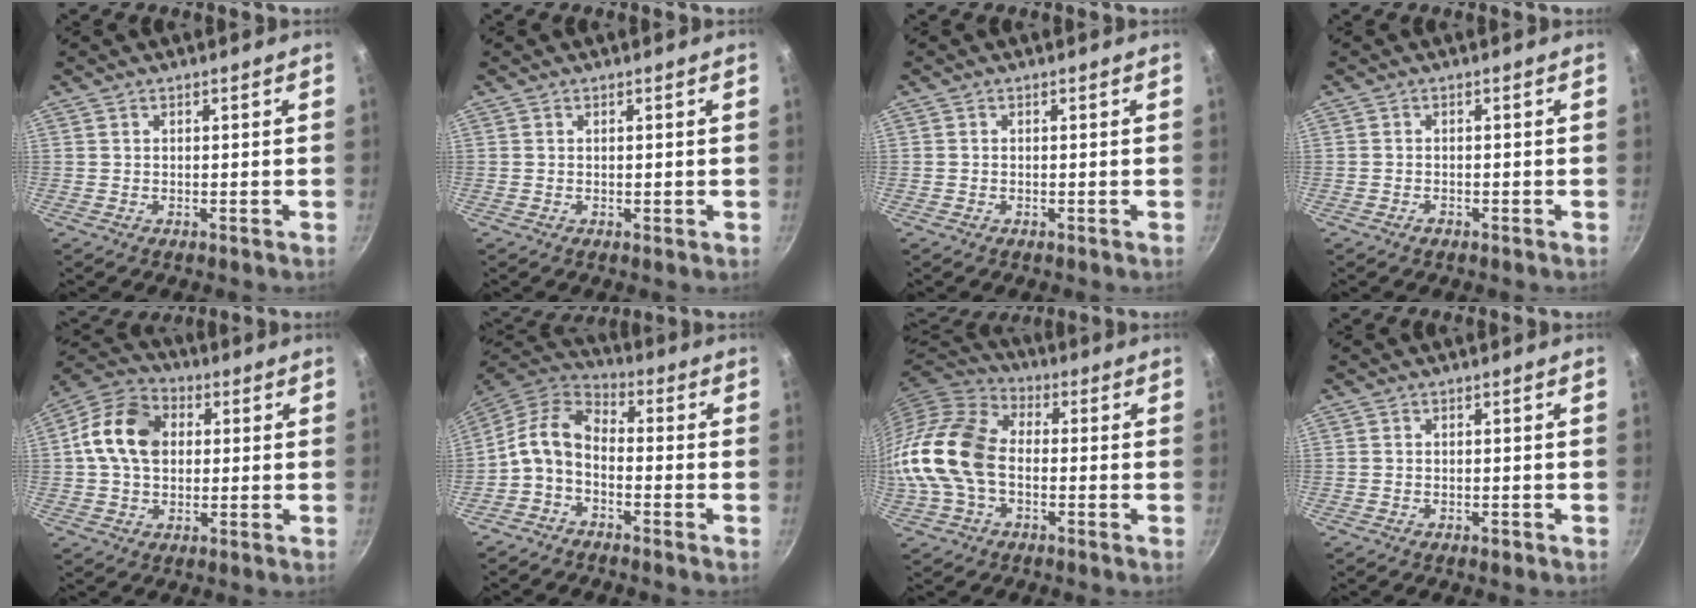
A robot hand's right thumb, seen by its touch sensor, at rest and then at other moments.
{"total": 0.5, "force": [0.0, 0.2, 0.5], "torque": [-0.007, 0.000, 0.000]}
{"total": 0.0}
{"total": 1.1, "force": [-0.8, 0.5, 0.5], "torque": [-0.012, 0.008, -0.016]}
{"total": 13.0, "force": [1.7, 9.6, 8.6], "torque": [-0.131, 0.018, 0.012]}
{"total": 9.2, "force": [-2.5, 5.7, 6.8], "torque": [-0.139, 0.050, -0.062]}
{"total": 15.5, "force": [-2.2, 10.5, 11.2], "torque": [-0.202, 0.032, -0.061]}
{"total": 1.0, "force": [-0.6, 0.5, 0.6], "torque": [-0.015, 0.004, -0.008]}